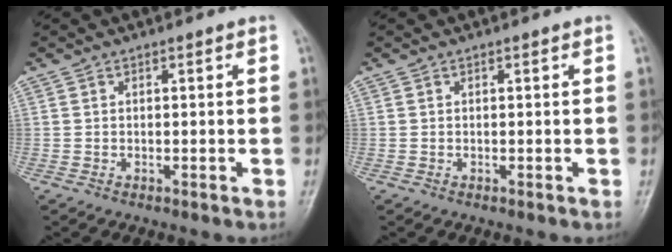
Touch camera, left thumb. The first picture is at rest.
{"total": 0.0}